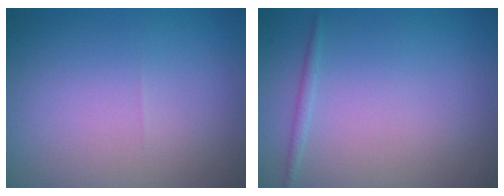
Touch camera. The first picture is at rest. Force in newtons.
{"total": 0.7, "press": 0.7, "slide": 0.0}